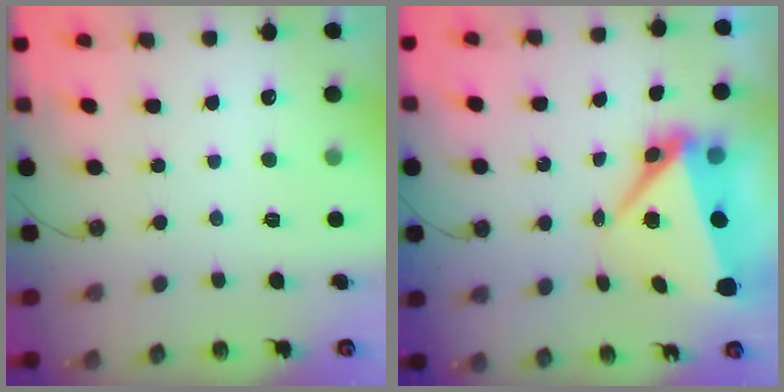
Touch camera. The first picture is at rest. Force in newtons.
{"total": 9.9, "press": 9.7, "slide": 1.8}